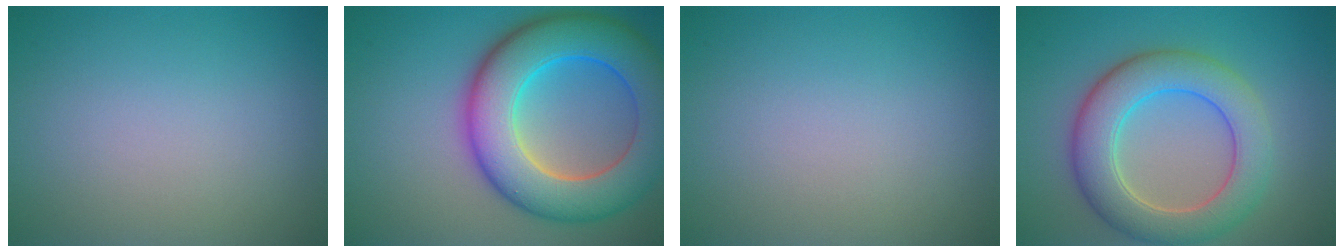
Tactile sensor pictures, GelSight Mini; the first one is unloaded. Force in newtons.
{"total": 11.3, "press": 11.3, "slide": 0.3}
{"total": 0.0}
{"total": 7.1, "press": 7.1, "slide": 0.1}